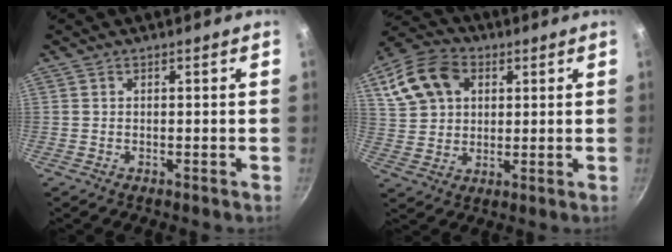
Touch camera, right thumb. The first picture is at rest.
{"total": 13.1, "force": [4.7, 9.8, 7.4], "torque": [-0.129, 0.010, 0.082]}